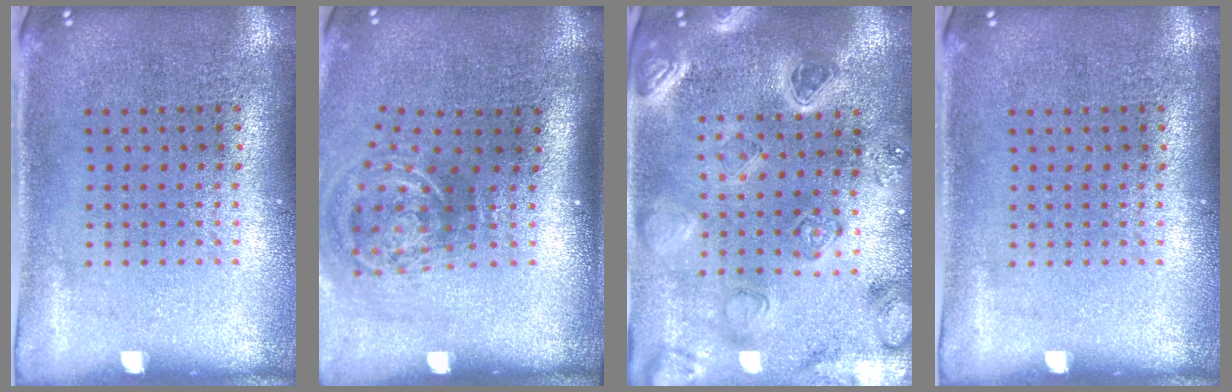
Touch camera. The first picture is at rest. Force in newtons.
{"total": 2.1, "press": 1.3, "slide": 1.7}
{"total": 2.3, "press": 2.3, "slide": 0.2}
{"total": 0.0}